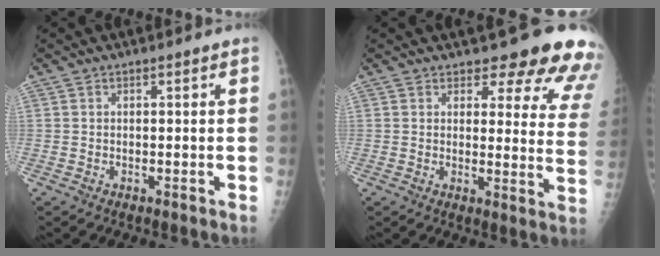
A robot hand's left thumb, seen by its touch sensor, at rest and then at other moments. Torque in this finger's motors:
{"motor_torque": [0.33, 0.28, 0.38, -0.14, 0.07]}